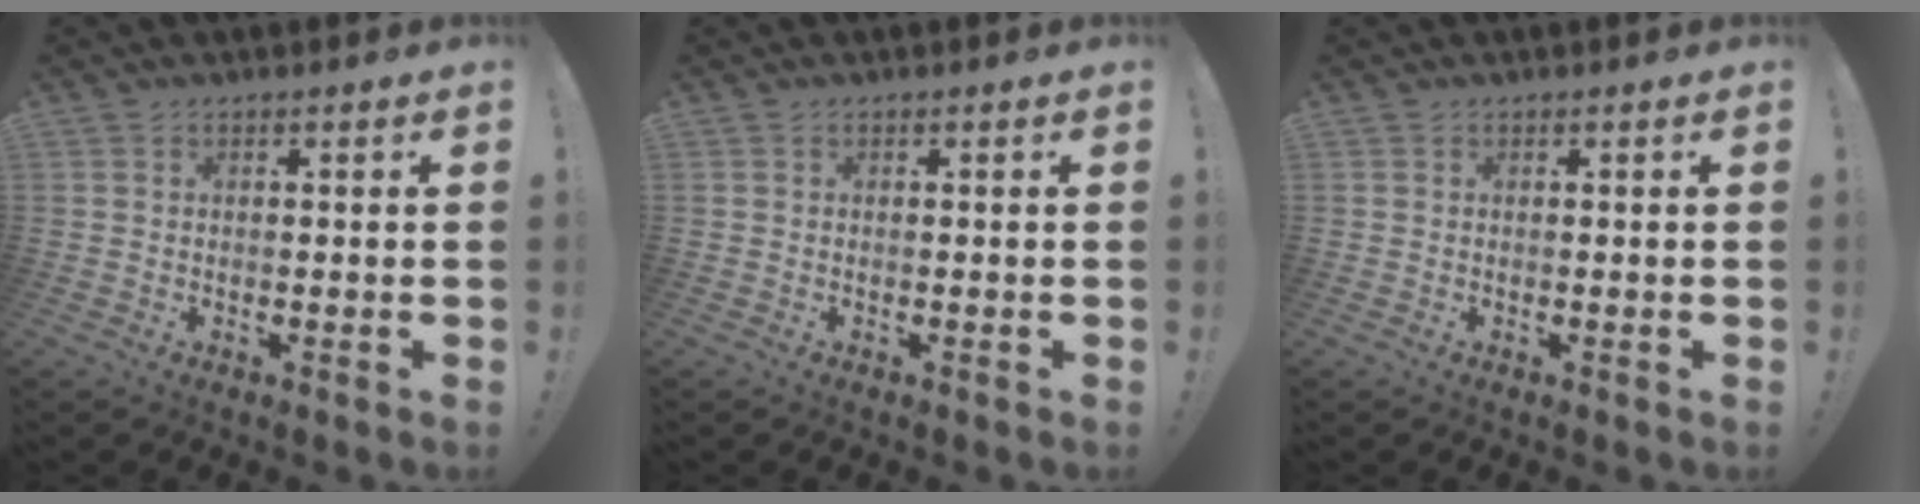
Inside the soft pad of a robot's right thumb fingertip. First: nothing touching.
{"total": 0.0}
{"total": 0.0}